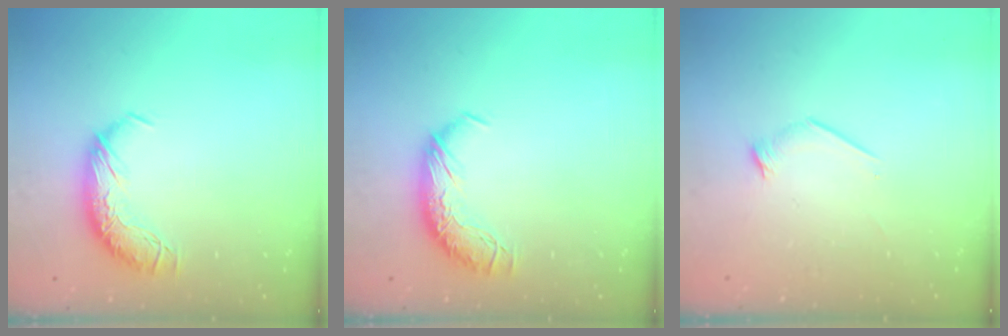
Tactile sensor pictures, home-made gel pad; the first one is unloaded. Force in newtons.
{"total": 0.0}
{"total": 7.1, "press": 7.0, "slide": 0.7}